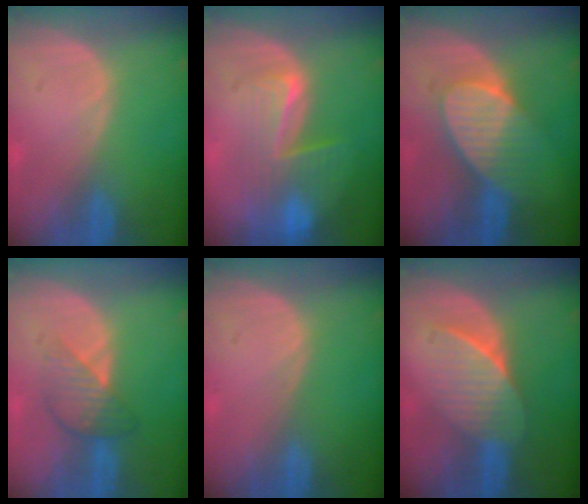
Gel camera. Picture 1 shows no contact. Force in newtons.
{"total": 7.6, "press": 7.1, "slide": 2.5}
{"total": 7.0, "press": 7.0, "slide": 0.4}
{"total": 4.3, "press": 4.3, "slide": 0.2}
{"total": 0.0}
{"total": 7.6, "press": 6.8, "slide": 3.5}